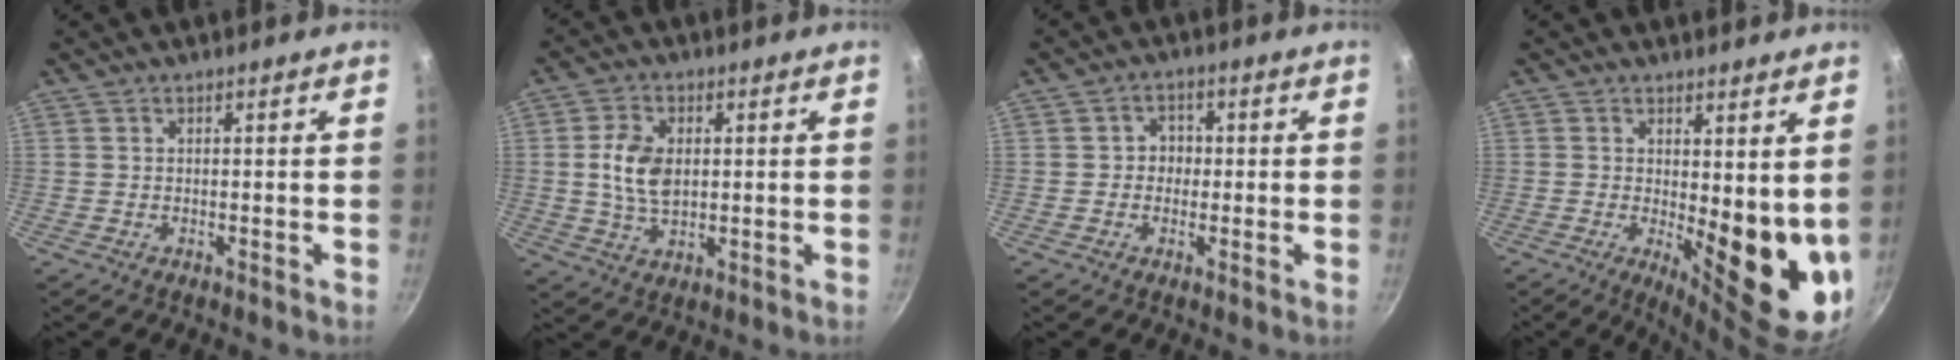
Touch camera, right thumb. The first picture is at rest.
{"total": 8.2, "force": [0.9, 5.2, 6.2], "torque": [-0.108, -0.002, 0.017]}
{"total": 3.4, "force": [-0.3, 3.1, 1.4], "torque": [0.005, 0.008, -0.008]}
{"total": 13.5, "force": [0.8, 5.3, 12.4], "torque": [-0.129, -0.038, 0.023]}